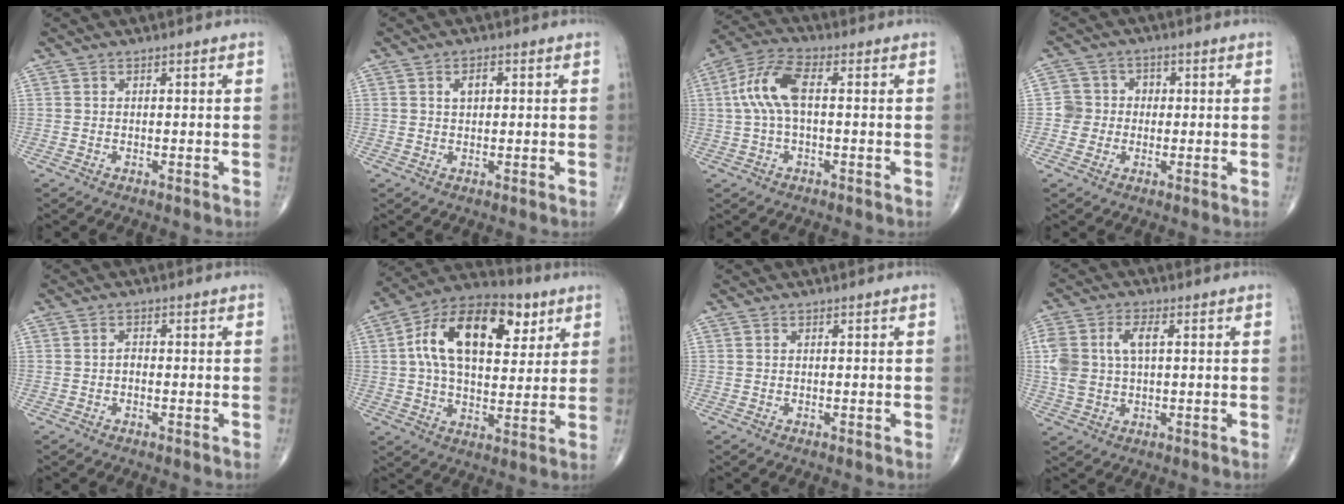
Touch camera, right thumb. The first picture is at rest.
{"total": 2.5, "force": [0.7, 1.5, 1.9], "torque": [-0.030, 0.004, 0.012]}
{"total": 9.2, "force": [0.8, 4.0, 8.3], "torque": [-0.193, 0.029, 0.012]}
{"total": 5.0, "force": [-0.4, 4.9, 0.6], "torque": [0.026, 0.014, -0.015]}
{"total": 1.1, "force": [-0.2, 0.8, 0.8], "torque": [-0.009, 0.002, -0.006]}
{"total": 20.5, "force": [6.3, 11.6, 15.6], "torque": [-0.232, 0.005, 0.096]}
{"total": 0.0}
{"total": 8.3, "force": [1.5, 4.6, 6.7], "torque": [-0.155, 0.012, 0.033]}